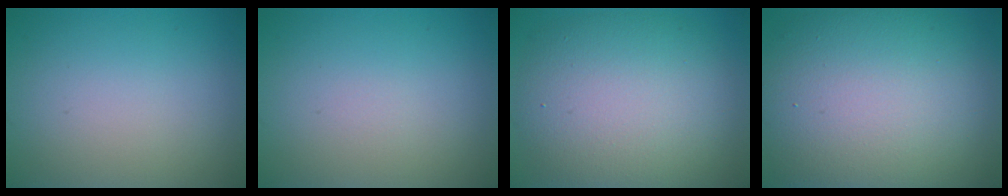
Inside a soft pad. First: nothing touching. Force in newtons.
{"total": 0.0}
{"total": 10.5, "press": 10.5, "slide": 0.8}
{"total": 14.9, "press": 14.9, "slide": 1.1}